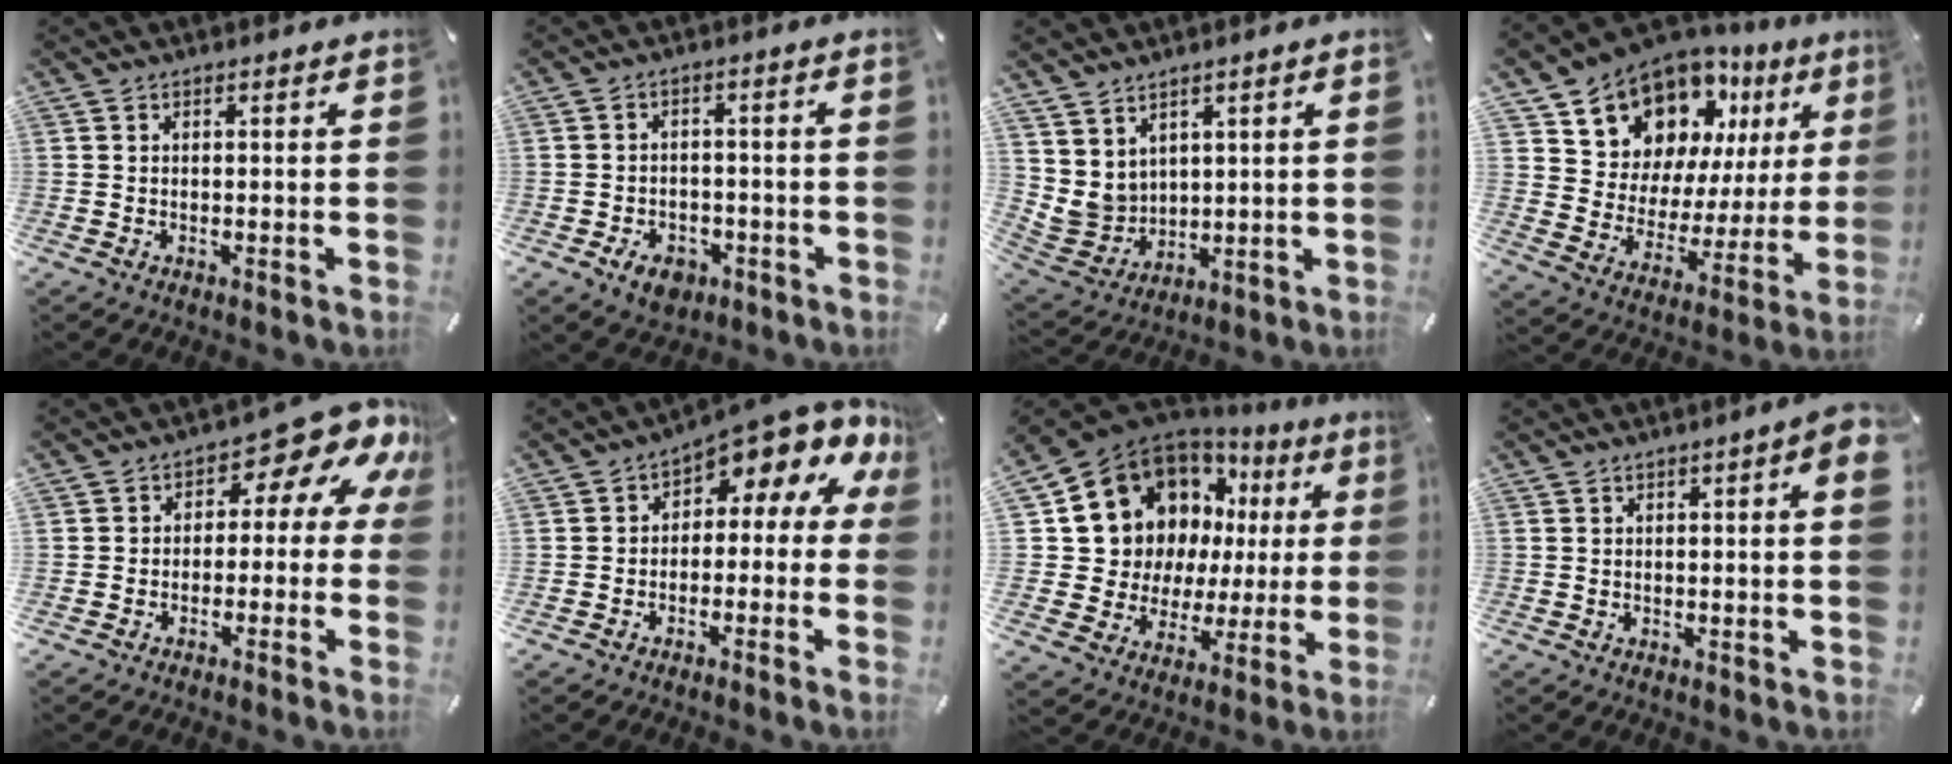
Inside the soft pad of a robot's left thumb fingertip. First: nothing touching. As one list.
[{"total": 5.9, "force": [-2.9, 4.3, 2.9], "torque": [-0.053, 0.009, -0.054]}, {"total": 7.0, "force": [3.8, 5.9, 0.3], "torque": [-0.044, -0.044, 0.076]}, {"total": 13.4, "force": [10.2, 8.3, 2.7], "torque": [-0.055, -0.097, 0.184]}, {"total": 12.0, "force": [5.4, 6.4, 8.6], "torque": [-0.114, -0.040, 0.090]}, {"total": 8.0, "force": [5.5, 3.1, 4.8], "torque": [-0.071, -0.061, 0.092]}, {"total": 15.1, "force": [7.0, 12.3, 5.4], "torque": [-0.092, -0.070, 0.146]}, {"total": 3.6, "force": [1.3, 0.6, 3.3], "torque": [-0.055, 0.001, 0.020]}]